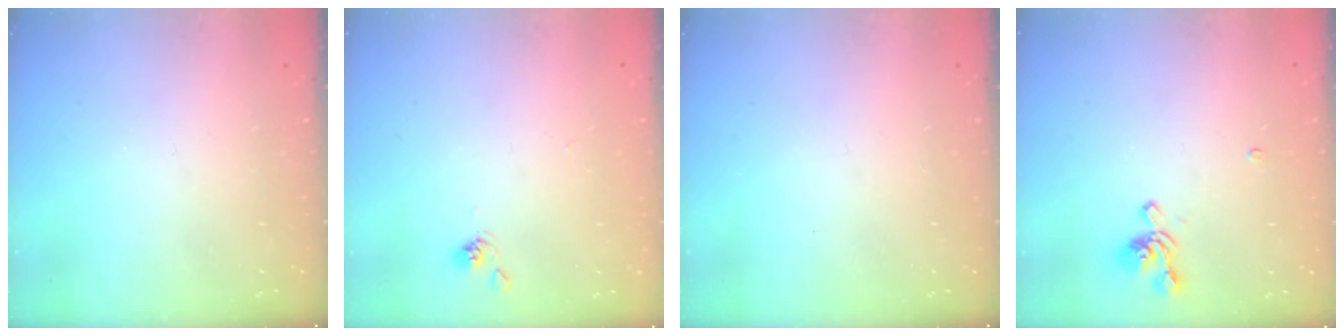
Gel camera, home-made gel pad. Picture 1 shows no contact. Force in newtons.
{"total": 2.4, "press": 2.4, "slide": 0.2}
{"total": 0.0}
{"total": 0.9, "press": 0.0, "slide": 0.9}